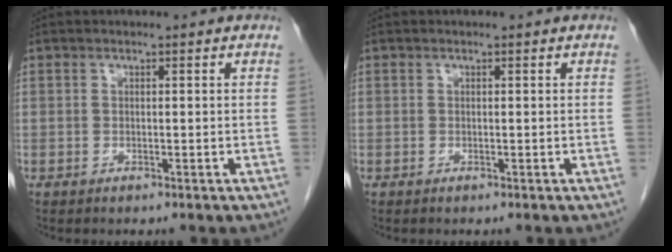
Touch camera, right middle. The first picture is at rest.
{"total": 0.0}